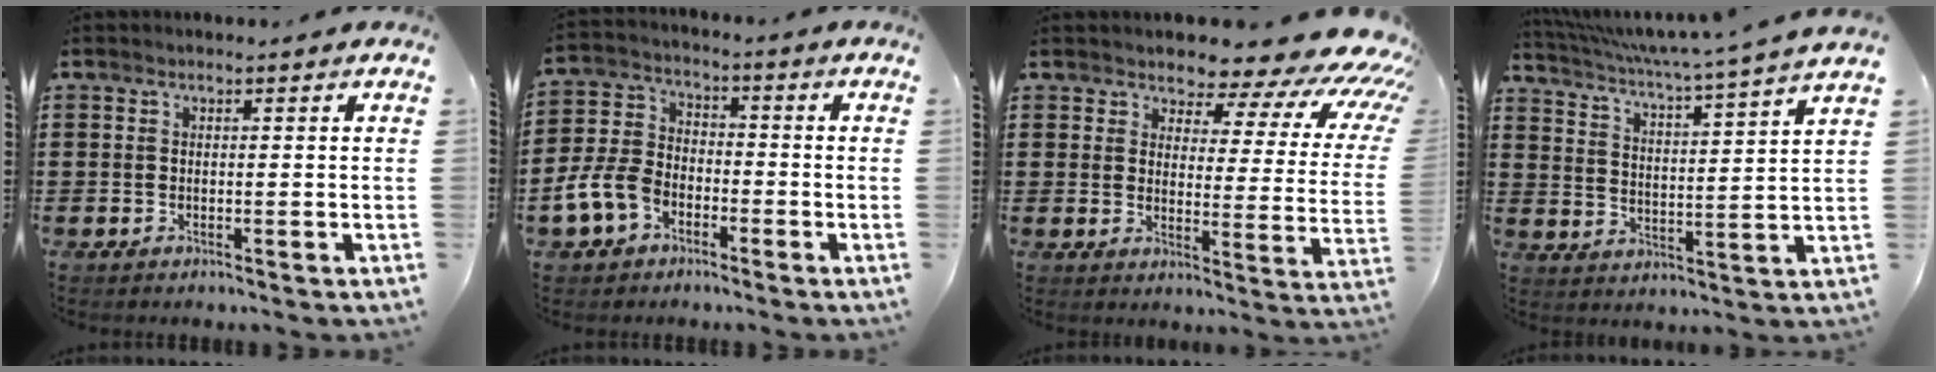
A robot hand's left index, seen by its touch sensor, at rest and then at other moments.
{"total": 7.4, "force": [-4.2, 4.6, 4.0], "torque": [-0.119, 0.002, -0.092]}
{"total": 7.1, "force": [5.8, 2.5, 3.1], "torque": [-0.057, -0.049, 0.097]}
{"total": 4.2, "force": [3.6, -1.1, 2.0], "torque": [-0.058, -0.039, 0.051]}